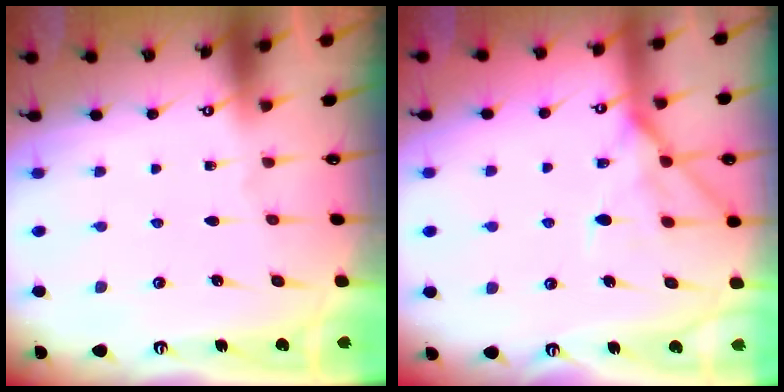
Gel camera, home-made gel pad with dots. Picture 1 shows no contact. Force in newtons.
{"total": 12.7, "press": 12.7, "slide": 1.1}